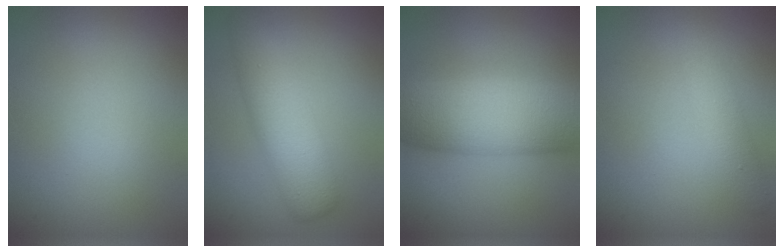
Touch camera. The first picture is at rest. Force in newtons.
{"total": 4.8, "press": 4.8, "slide": 0.1}
{"total": 9.4, "press": 9.4, "slide": 0.1}
{"total": 2.6, "press": 2.6, "slide": 0.2}